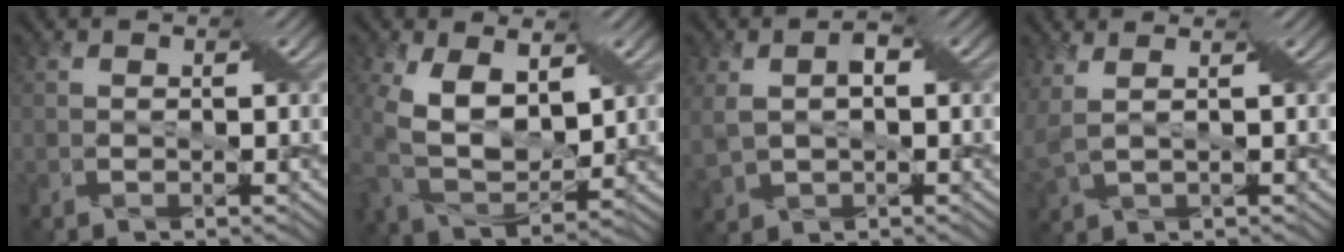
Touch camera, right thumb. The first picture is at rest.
{"total": 9.2, "force": [2.8, 4.9, 7.3], "torque": [-0.170, -0.002, 0.048]}
{"total": 4.7, "force": [0.8, 2.9, 3.7], "torque": [-0.090, -0.003, 0.017]}
{"total": 4.8, "force": [2.2, 1.8, 3.9], "torque": [-0.105, 0.007, 0.052]}